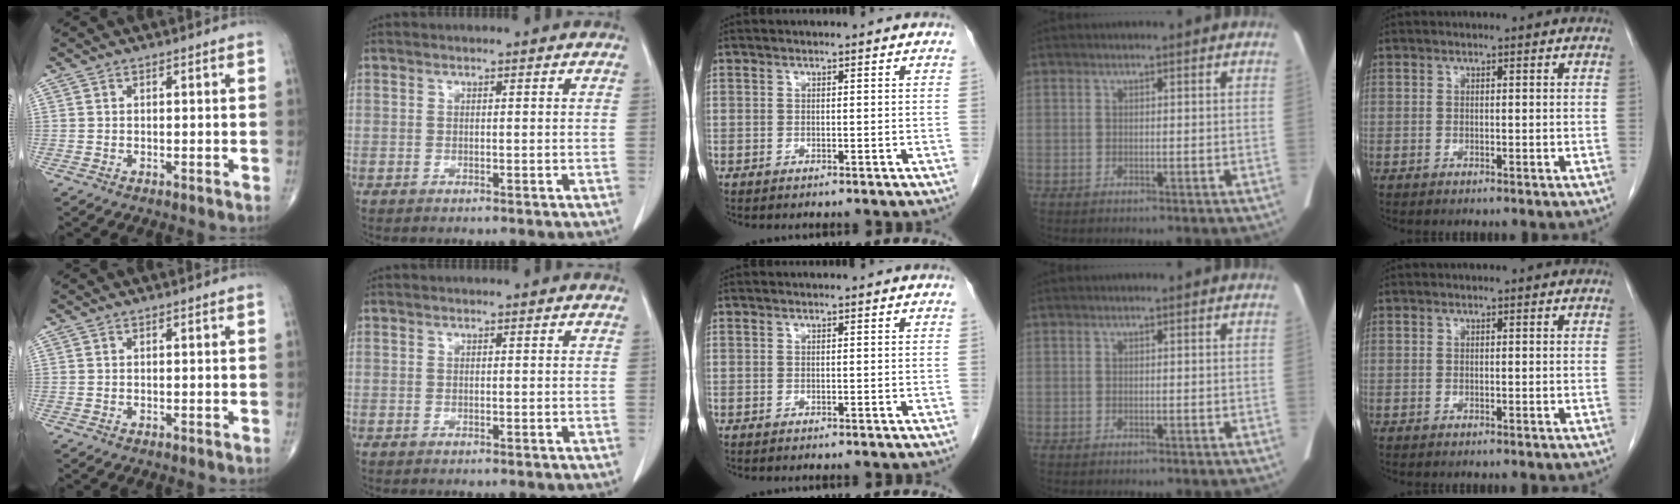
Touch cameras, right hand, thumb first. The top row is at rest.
{}